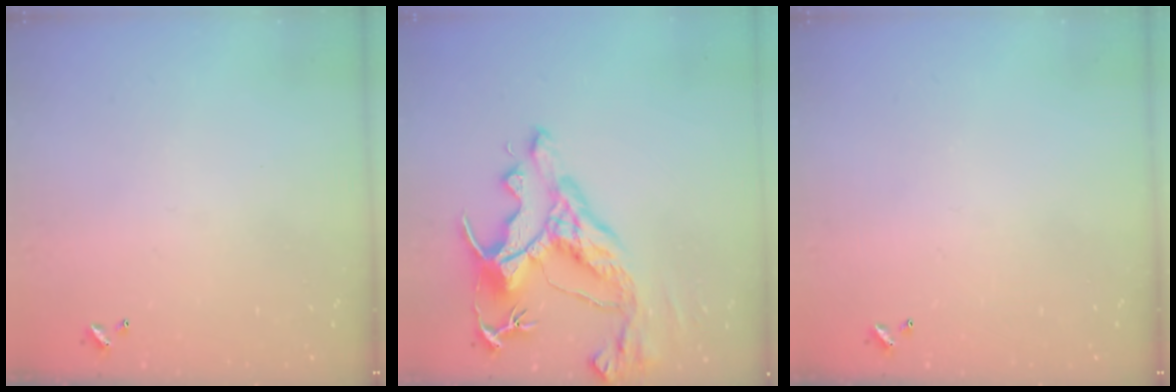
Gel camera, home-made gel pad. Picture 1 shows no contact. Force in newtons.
{"total": 10.7, "press": 10.5, "slide": 2.2}
{"total": 0.0}